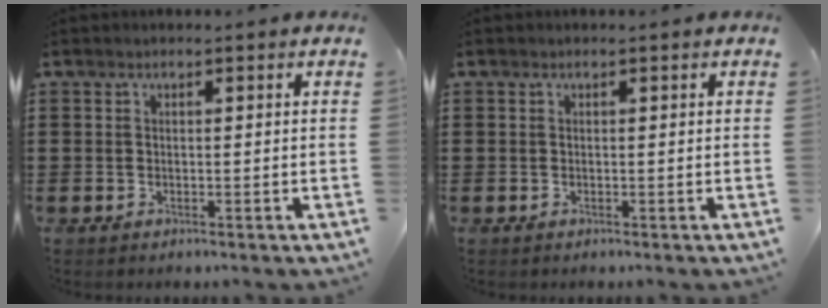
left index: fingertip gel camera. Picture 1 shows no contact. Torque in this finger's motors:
{"motor_torque": [0.00, 0.00, 0.00, 0.00]}